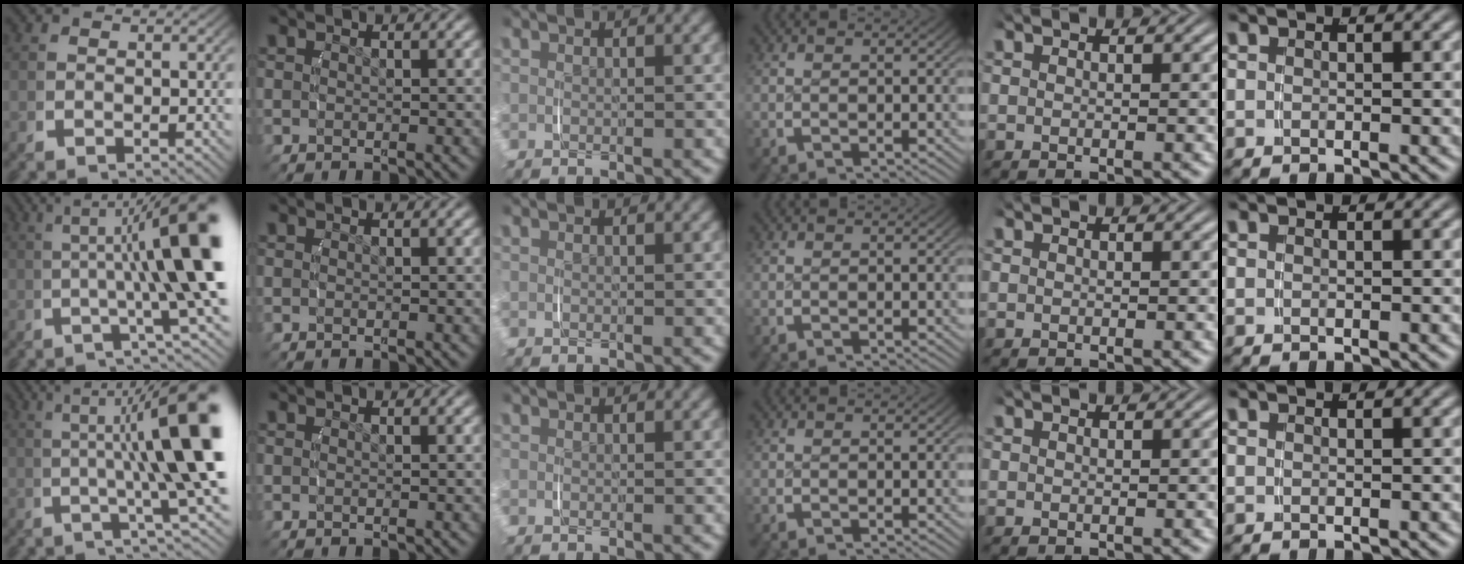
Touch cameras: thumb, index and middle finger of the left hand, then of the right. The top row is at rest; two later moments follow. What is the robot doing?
{"motion": "lift_and_place", "object": "camera"}